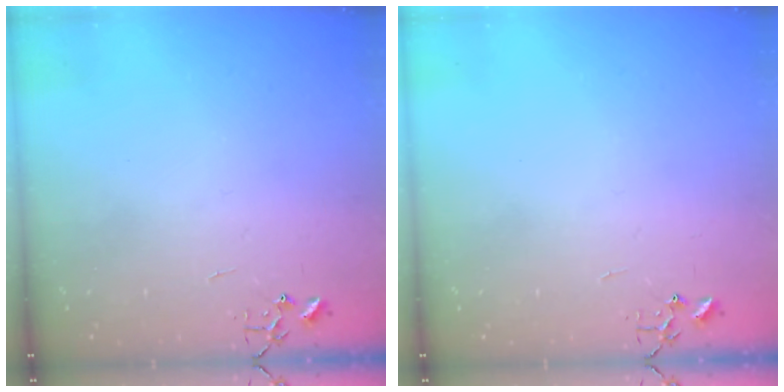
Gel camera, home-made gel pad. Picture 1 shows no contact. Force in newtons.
{"total": 0.0}